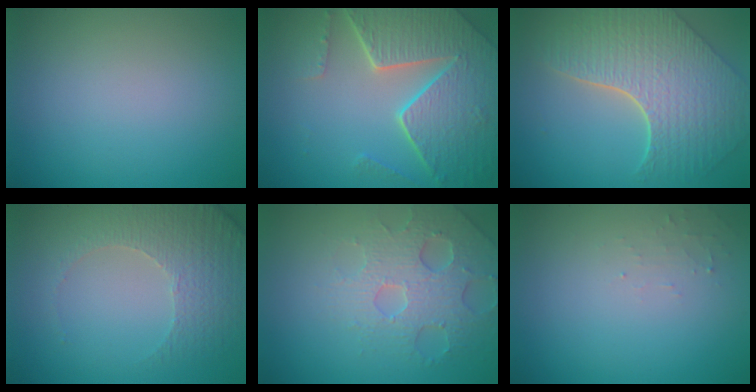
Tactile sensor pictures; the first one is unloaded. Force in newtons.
{"total": 7.8, "press": 5.7, "slide": 5.4}
{"total": 8.4, "press": 6.1, "slide": 5.7}
{"total": 4.9, "press": 3.6, "slide": 3.3}
{"total": 4.1, "press": 4.0, "slide": 0.9}
{"total": 1.1, "press": 1.1, "slide": 0.2}